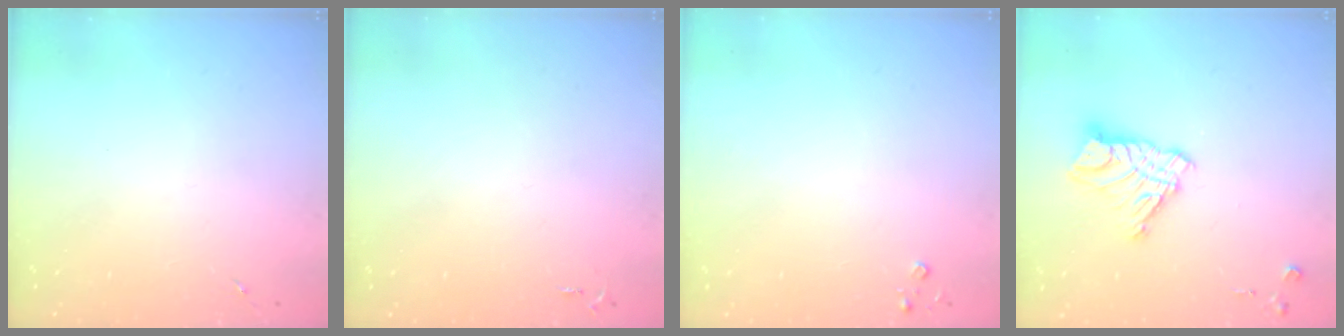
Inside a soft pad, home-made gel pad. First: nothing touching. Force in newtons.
{"total": 2.6, "press": 2.6, "slide": 0.4}
{"total": 2.6, "press": 2.6, "slide": 0.3}
{"total": 11.6, "press": 11.6, "slide": 1.0}